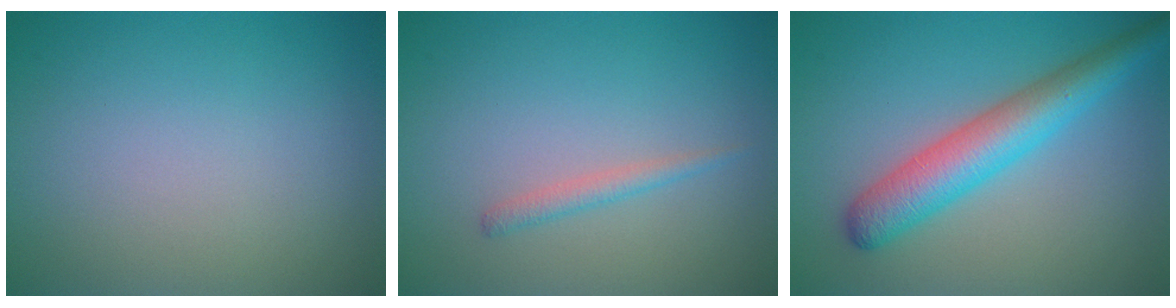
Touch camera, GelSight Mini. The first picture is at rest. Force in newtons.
{"total": 1.2, "press": 1.2, "slide": 0.1}
{"total": 5.6, "press": 5.6, "slide": 0.1}